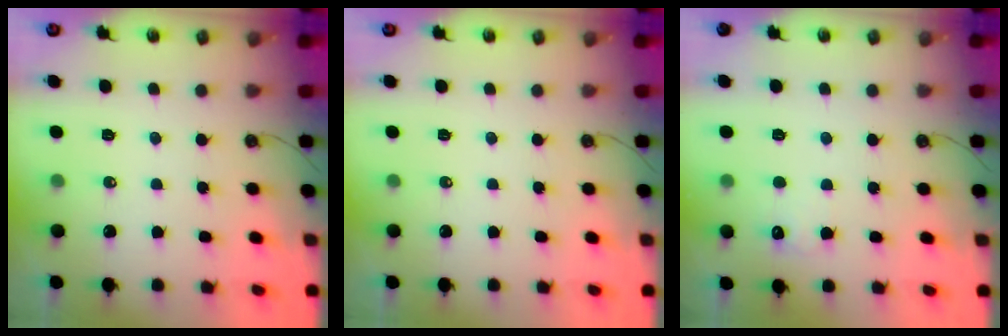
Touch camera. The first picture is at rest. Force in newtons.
{"total": 0.0}
{"total": 4.9, "press": 4.8, "slide": 1.2}